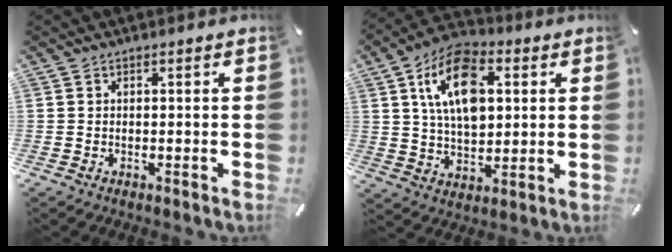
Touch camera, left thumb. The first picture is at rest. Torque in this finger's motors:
{"motor_torque": [0.89, 0.82, 1.53, -1.26, 0.45]}